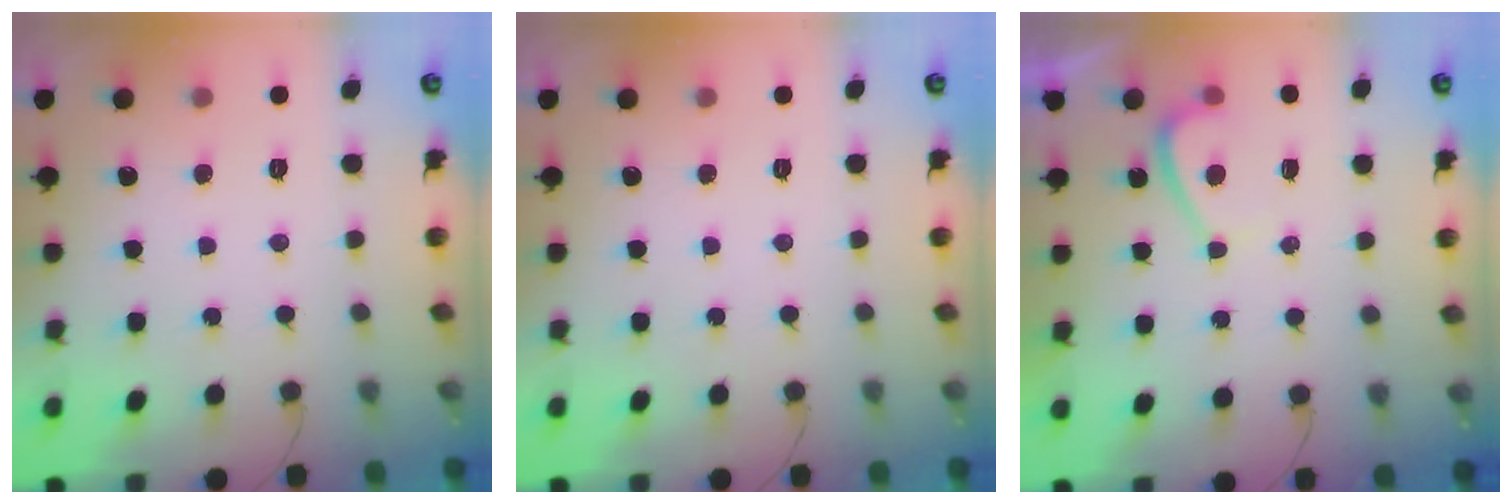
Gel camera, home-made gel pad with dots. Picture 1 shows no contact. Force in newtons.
{"total": 0.0}
{"total": 2.3, "press": 2.1, "slide": 0.7}